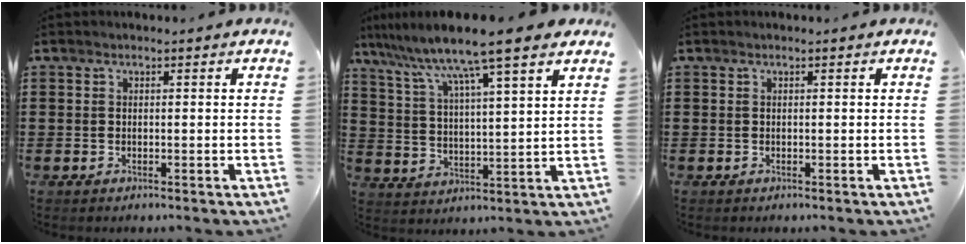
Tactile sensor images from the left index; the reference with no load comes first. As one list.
[{"total": 8.5, "force": [7.1, -0.5, 4.7], "torque": [-0.120, -0.042, 0.112]}, {"total": 0.0}]